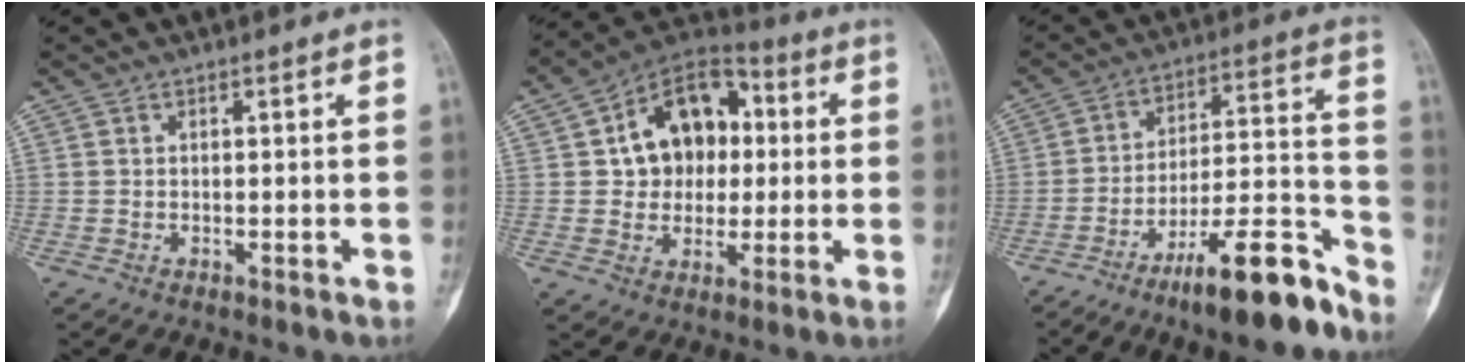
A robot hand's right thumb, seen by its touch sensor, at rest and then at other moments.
{"total": 15.1, "force": [2.3, 11.2, 9.8], "torque": [-0.102, 0.019, 0.029]}
{"total": 16.4, "force": [-11.5, 3.7, 11.1], "torque": [-0.153, 0.096, -0.188]}